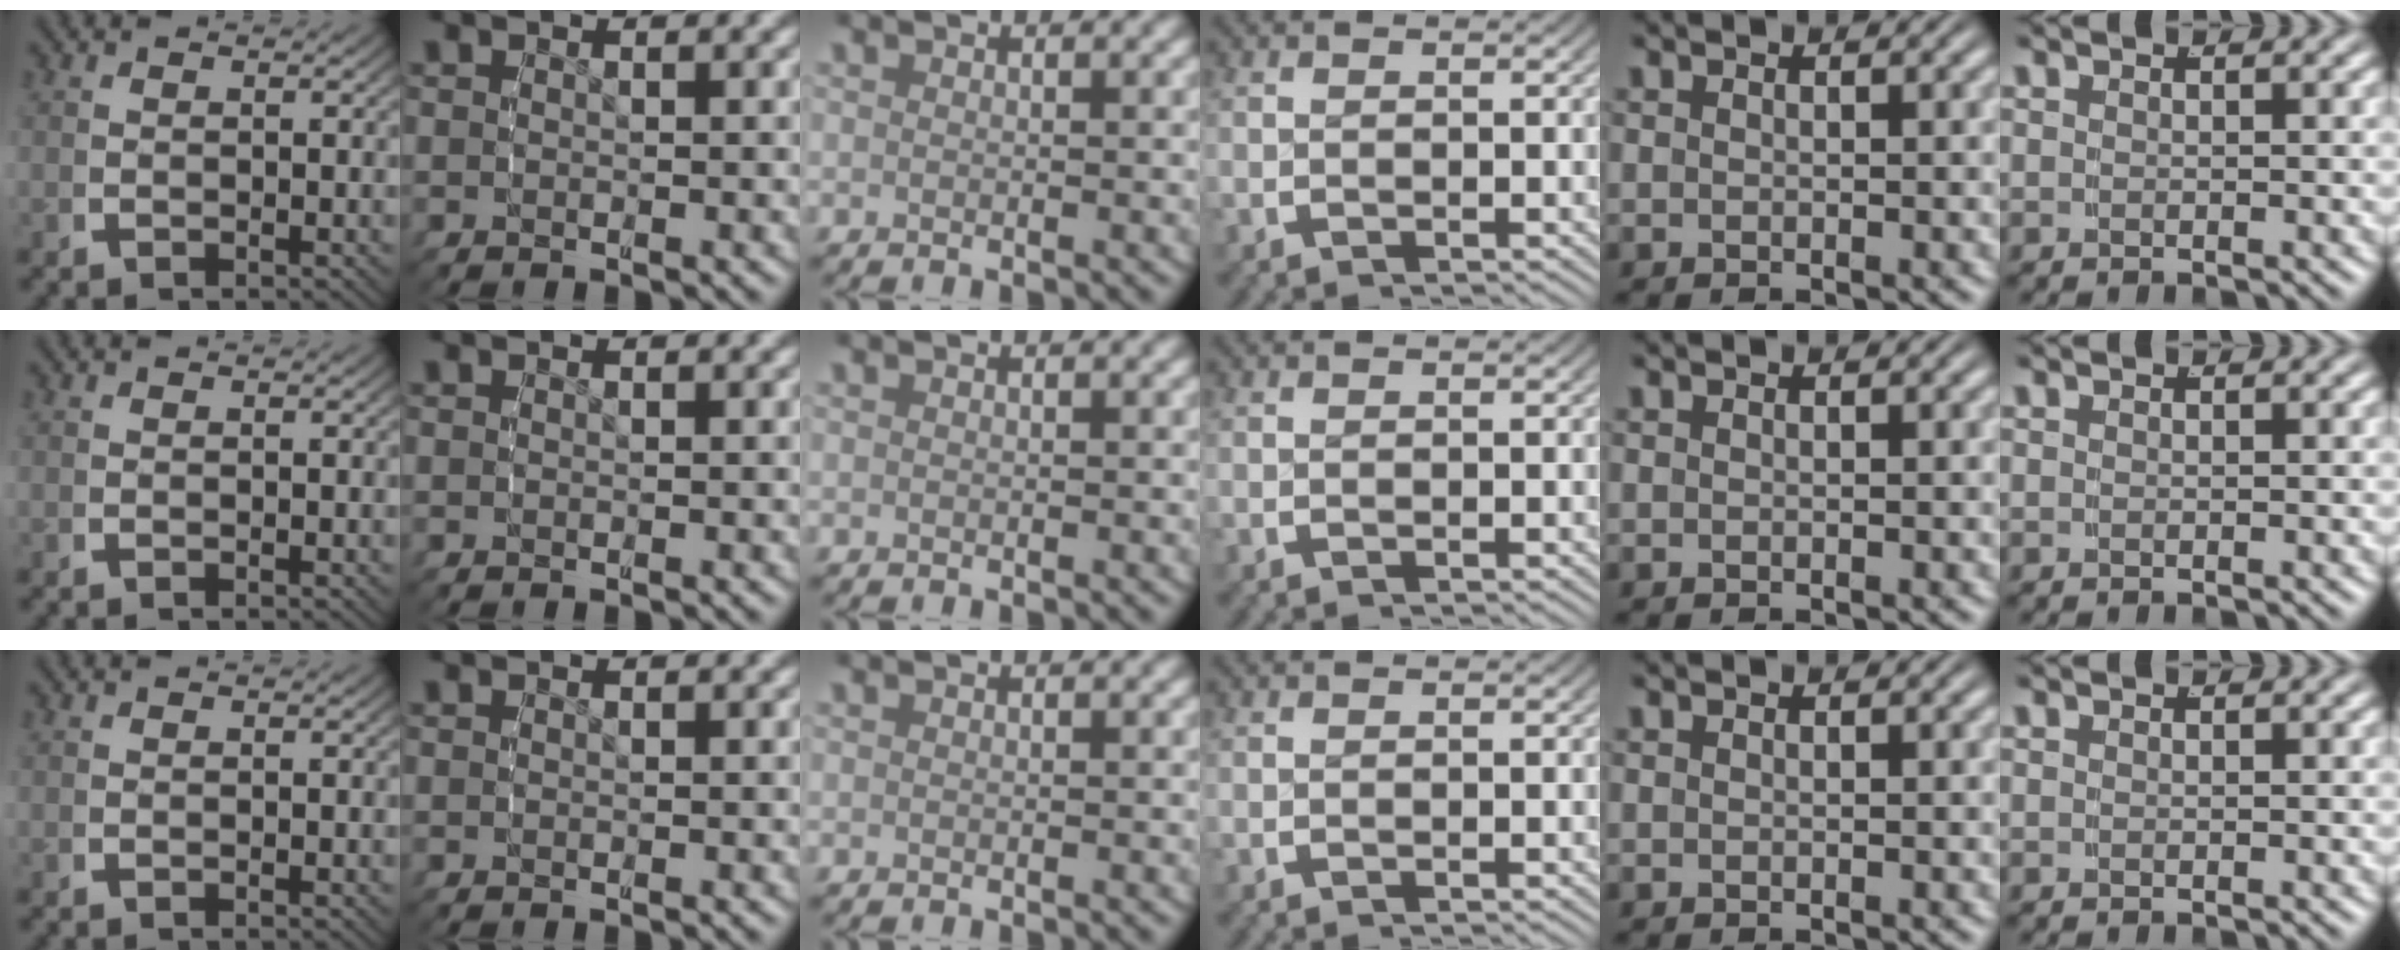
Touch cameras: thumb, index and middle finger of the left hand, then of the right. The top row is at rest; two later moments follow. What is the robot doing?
{"motion": "reach", "object": "shirt"}